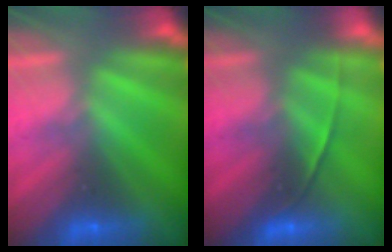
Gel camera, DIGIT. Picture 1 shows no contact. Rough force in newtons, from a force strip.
{"total": 1.8}